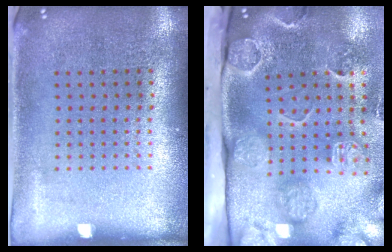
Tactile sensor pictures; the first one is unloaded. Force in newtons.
{"total": 4.5, "press": 3.4, "slide": 3.0}